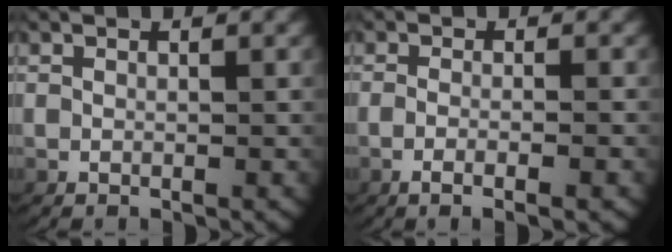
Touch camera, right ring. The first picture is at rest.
{"total": 2.7, "force": [-1.4, 0.4, 2.2], "torque": [-0.049, -0.007, -0.021]}